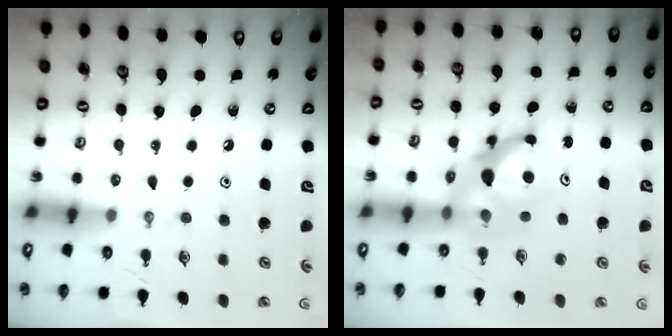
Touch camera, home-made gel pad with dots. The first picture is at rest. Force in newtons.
{"total": 8.6, "press": 8.6, "slide": 0.5}